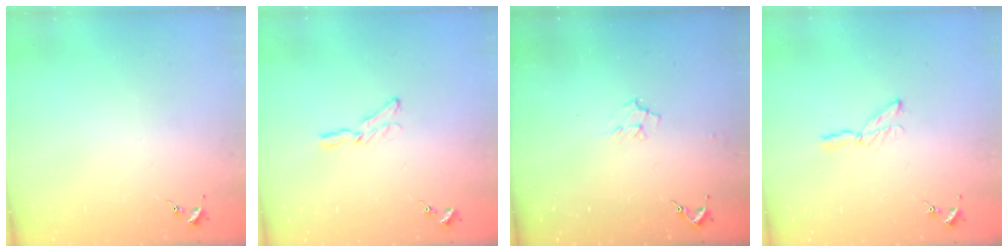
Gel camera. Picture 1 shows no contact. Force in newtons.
{"total": 5.6, "press": 5.6, "slide": 0.5}
{"total": 6.2, "press": 6.1, "slide": 0.9}
{"total": 3.9, "press": 3.8, "slide": 0.4}